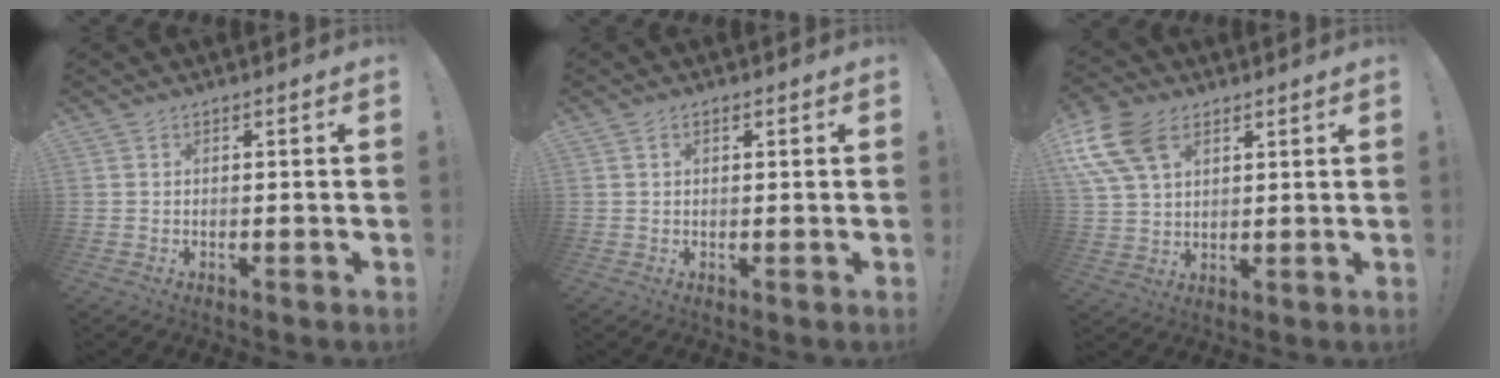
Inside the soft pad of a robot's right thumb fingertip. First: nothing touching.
{"total": 0.9, "force": [0.5, 0.4, 0.7], "torque": [-0.009, 0.000, 0.008]}
{"total": 14.0, "force": [6.3, 8.9, 8.8], "torque": [-0.183, -0.020, 0.122]}